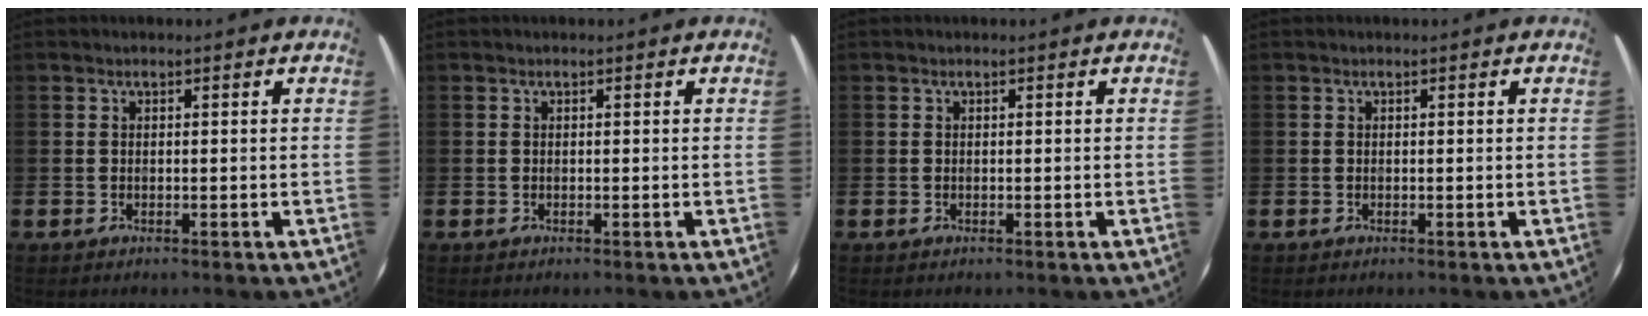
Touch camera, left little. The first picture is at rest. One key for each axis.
{"total": 0.0}
{"total": 0.0}
{"total": 0.0}